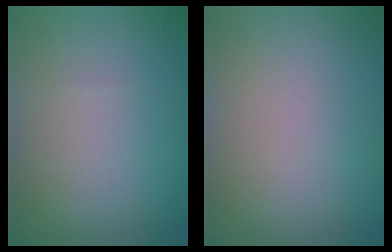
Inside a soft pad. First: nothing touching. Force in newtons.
{"total": 0.0}